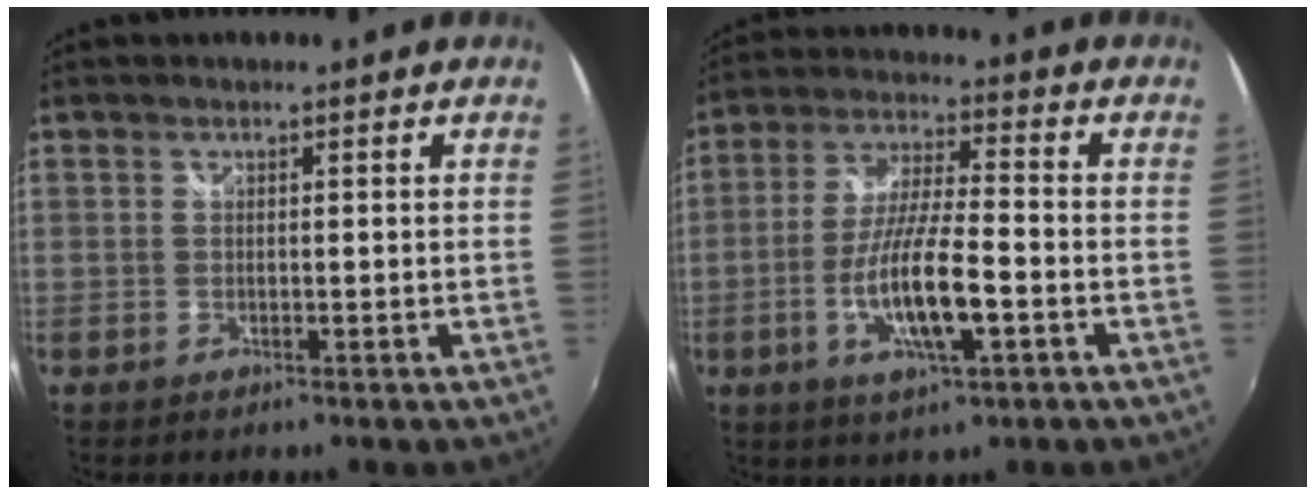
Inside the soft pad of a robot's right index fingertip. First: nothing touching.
{"total": 12.2, "force": [-4.0, 2.3, 11.3], "torque": [-0.226, -0.009, -0.074]}